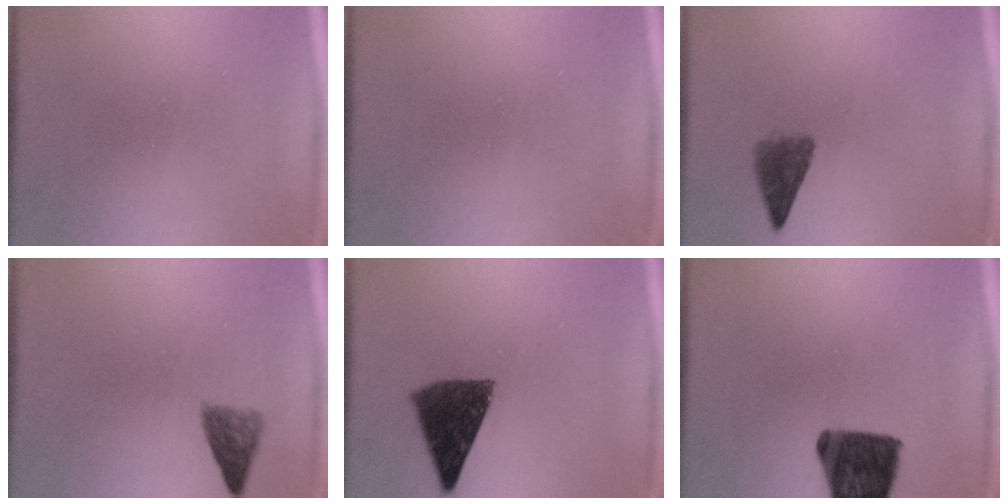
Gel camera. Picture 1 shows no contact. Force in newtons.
{"total": 0.0}
{"total": 2.7}
{"total": 2.9}
{"total": 9.7}
{"total": 12.6}